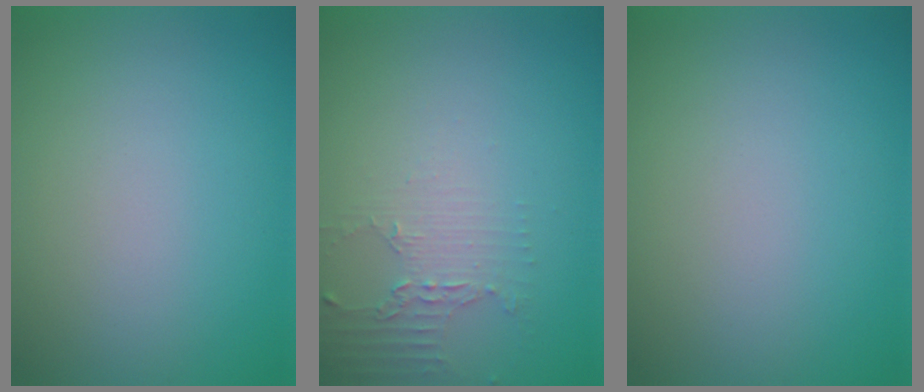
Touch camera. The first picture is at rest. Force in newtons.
{"total": 2.2, "press": 1.6, "slide": 1.5}
{"total": 0.0}